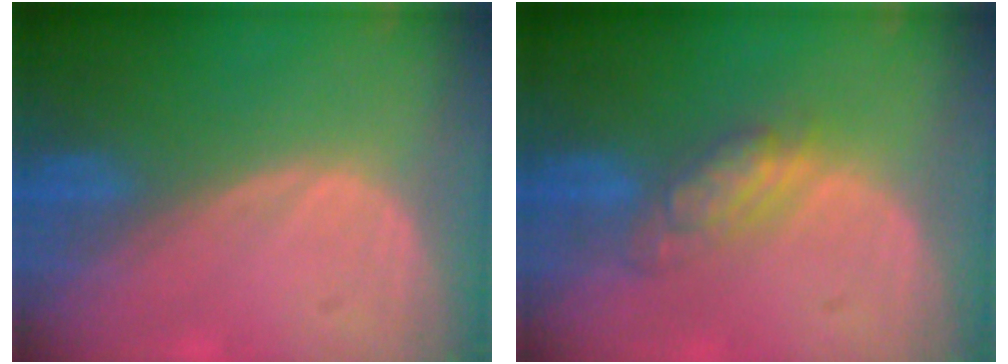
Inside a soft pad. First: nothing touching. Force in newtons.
{"total": 5.4, "press": 4.6, "slide": 2.8}